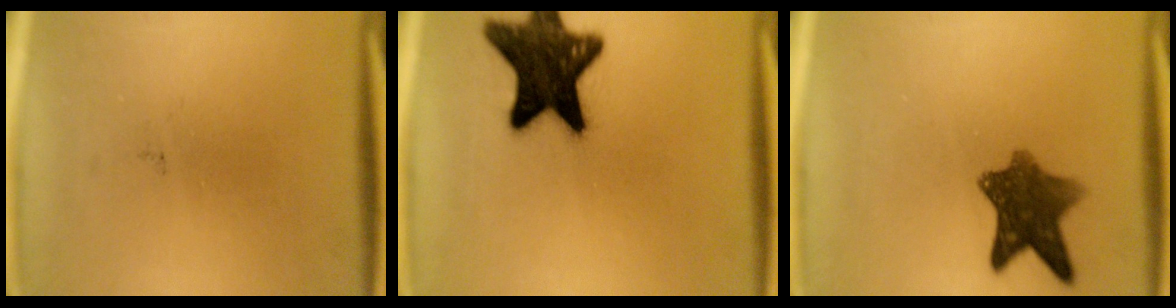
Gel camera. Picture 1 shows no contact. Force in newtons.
{"total": 17.7}
{"total": 8.6}